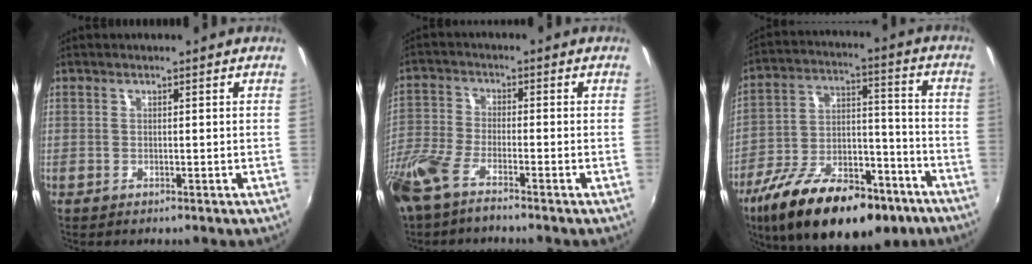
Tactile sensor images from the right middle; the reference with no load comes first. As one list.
[{"total": 9.5, "force": [-7.2, 2.1, 5.8], "torque": [-0.145, -0.021, -0.148]}, {"total": 24.5, "force": [-15.6, 10.9, 15.4], "torque": [-0.269, -0.010, -0.235]}]